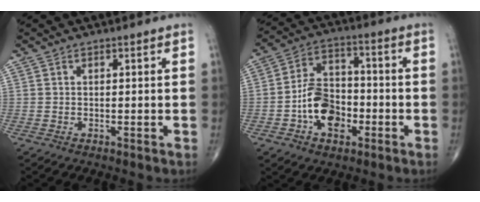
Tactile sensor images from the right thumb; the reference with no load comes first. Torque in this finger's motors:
{"motor_torque": [1.85, 1.54, 1.16, -0.21, 0.10]}